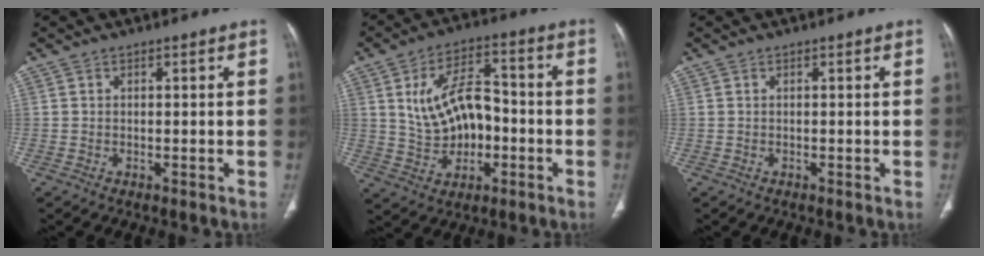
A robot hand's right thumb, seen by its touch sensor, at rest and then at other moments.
{"total": 12.7, "force": [-0.5, 8.2, 9.7], "torque": [-0.138, 0.032, -0.003]}
{"total": 0.0}